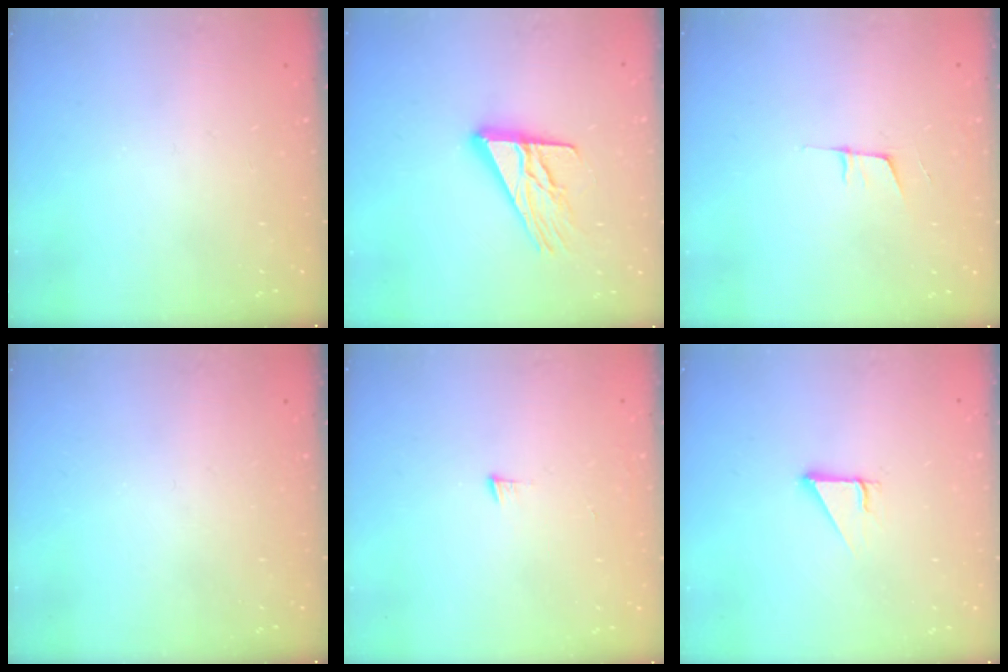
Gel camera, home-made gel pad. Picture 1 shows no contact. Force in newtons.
{"total": 13.9, "press": 13.9, "slide": 1.1}
{"total": 5.1, "press": 4.3, "slide": 2.6}
{"total": 0.0}
{"total": 3.2, "press": 3.2, "slide": 0.4}
{"total": 2.7, "press": 2.7, "slide": 0.3}